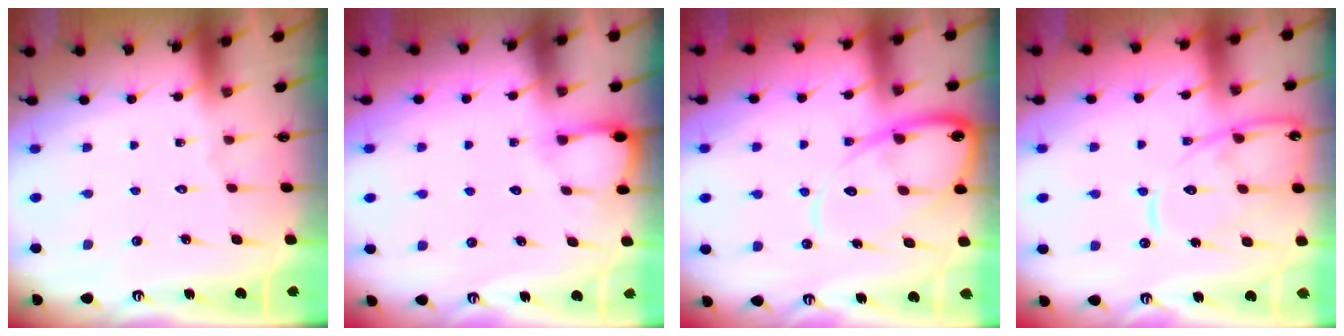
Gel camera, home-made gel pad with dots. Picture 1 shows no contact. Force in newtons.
{"total": 3.4, "press": 3.4, "slide": 0.3}
{"total": 12.7, "press": 12.6, "slide": 1.4}
{"total": 13.6, "press": 13.5, "slide": 1.2}